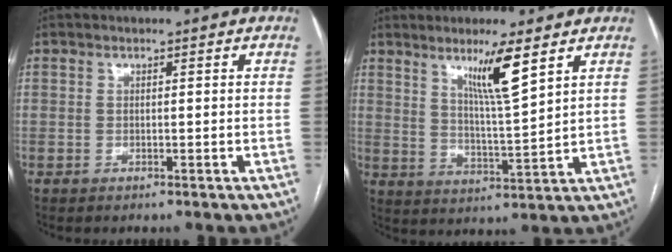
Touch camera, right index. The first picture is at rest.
{"total": 8.4, "force": [5.0, -0.2, 6.8], "torque": [-0.122, -0.017, 0.089]}